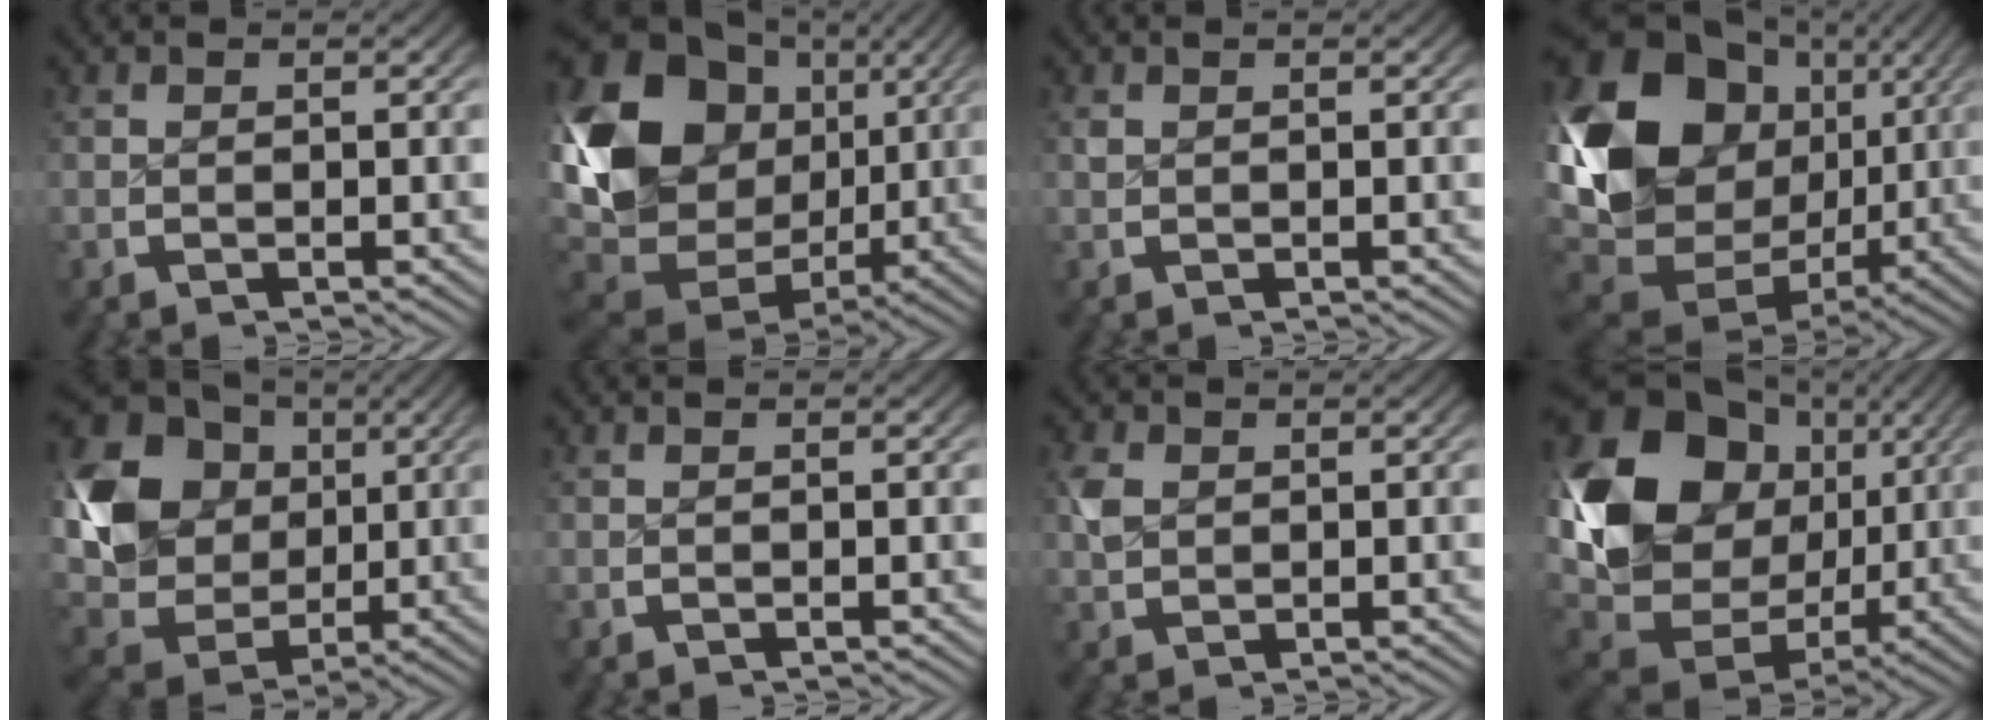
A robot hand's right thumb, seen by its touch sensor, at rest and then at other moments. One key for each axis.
{"total": 18.0, "fx": 0.4, "fy": 12.4, "fz": 13.1, "tx": -0.287, "ty": -0.045, "tz": 0.033}
{"total": 0.0}
{"total": 19.8, "fx": 0.4, "fy": 13.2, "fz": 14.7, "tx": -0.315, "ty": -0.046, "tz": 0.033}
{"total": 13.6, "fx": 1.0, "fy": 10.7, "fz": 8.4, "tx": -0.204, "ty": -0.036, "tz": 0.030}
{"total": 0.0}
{"total": 1.6, "fx": 0.4, "fy": 1.1, "fz": 1.0, "tx": -0.025, "ty": -0.002, "tz": 0.014}
{"total": 17.7, "fx": 0.3, "fy": 12.0, "fz": 13.0, "tx": -0.282, "ty": -0.041, "tz": 0.028}